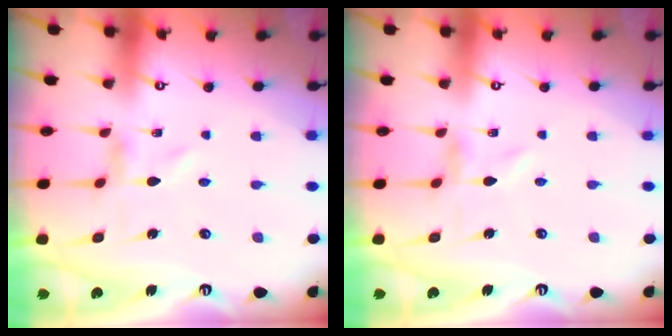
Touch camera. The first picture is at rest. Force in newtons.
{"total": 0.0}